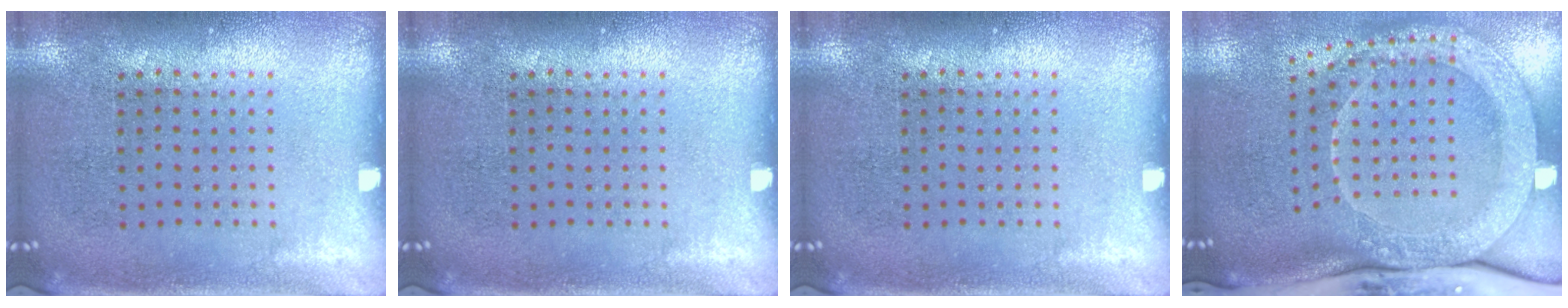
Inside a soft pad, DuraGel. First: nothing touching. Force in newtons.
{"total": 0.0}
{"total": 0.0}
{"total": 2.7, "press": 2.2, "slide": 1.6}